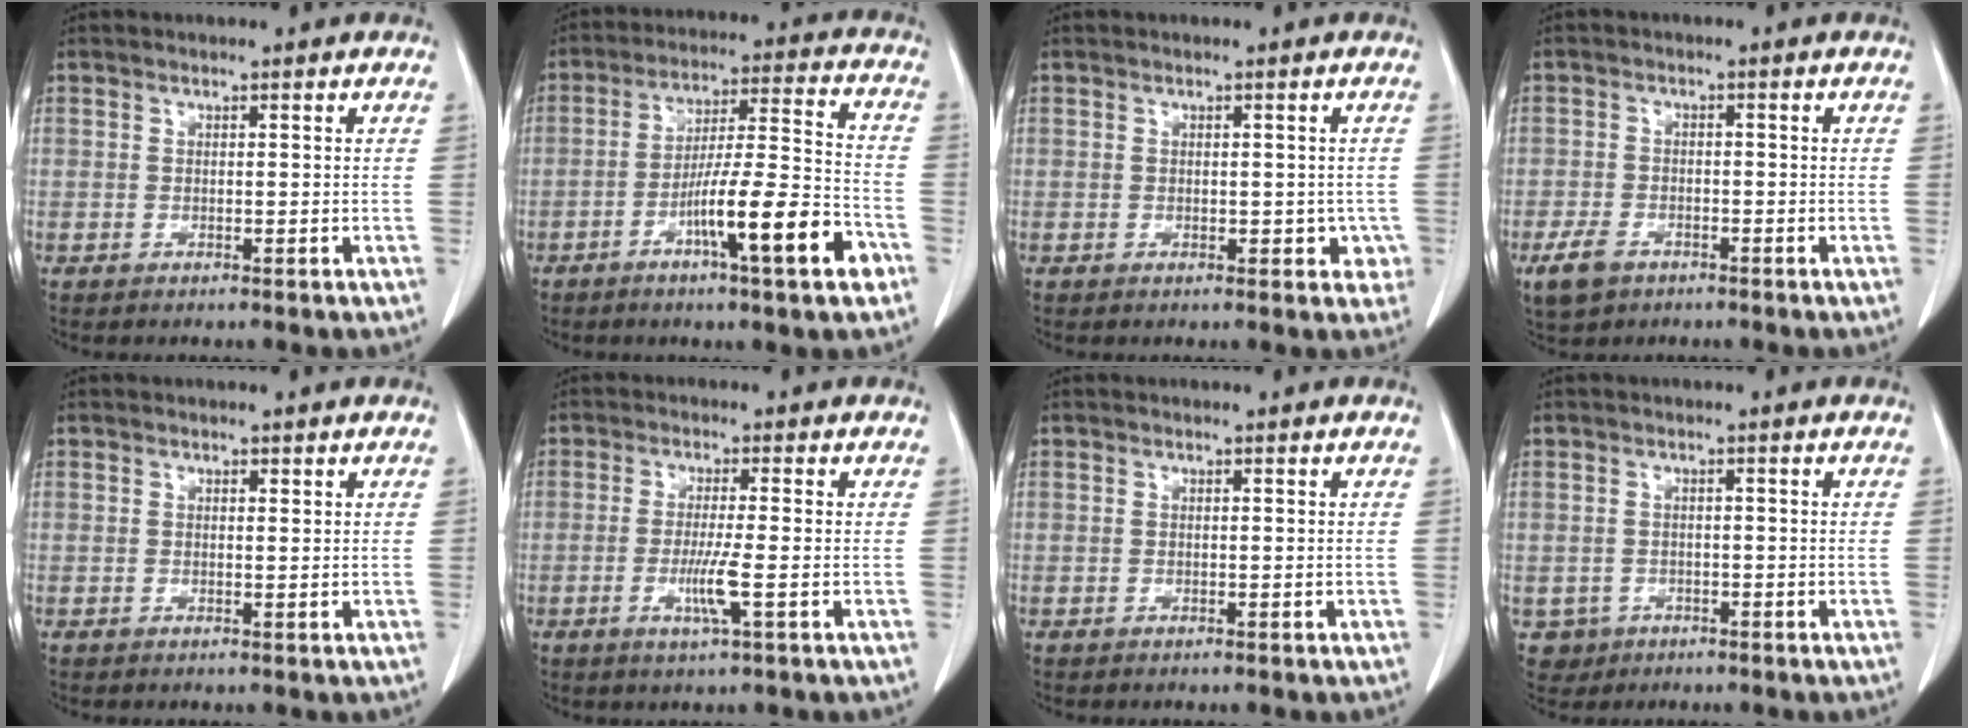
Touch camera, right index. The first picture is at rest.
{"total": 15.0, "force": [-6.7, 0.6, 13.4], "torque": [-0.219, -0.001, -0.109]}
{"total": 3.2, "force": [-0.6, 2.0, 2.4], "torque": [-0.013, 0.008, -0.002]}
{"total": 4.5, "force": [-2.6, 2.9, 2.2], "torque": [-0.046, -0.001, -0.042]}
{"total": 0.6, "force": [0.4, 0.3, 0.3], "torque": [-0.002, -0.003, 0.005]}
{"total": 4.7, "force": [-1.4, -0.4, 4.5], "torque": [-0.087, -0.012, -0.028]}
{"total": 0.0}
{"total": 3.4, "force": [-1.2, 3.2, 0.1], "torque": [0.005, 0.008, -0.015]}